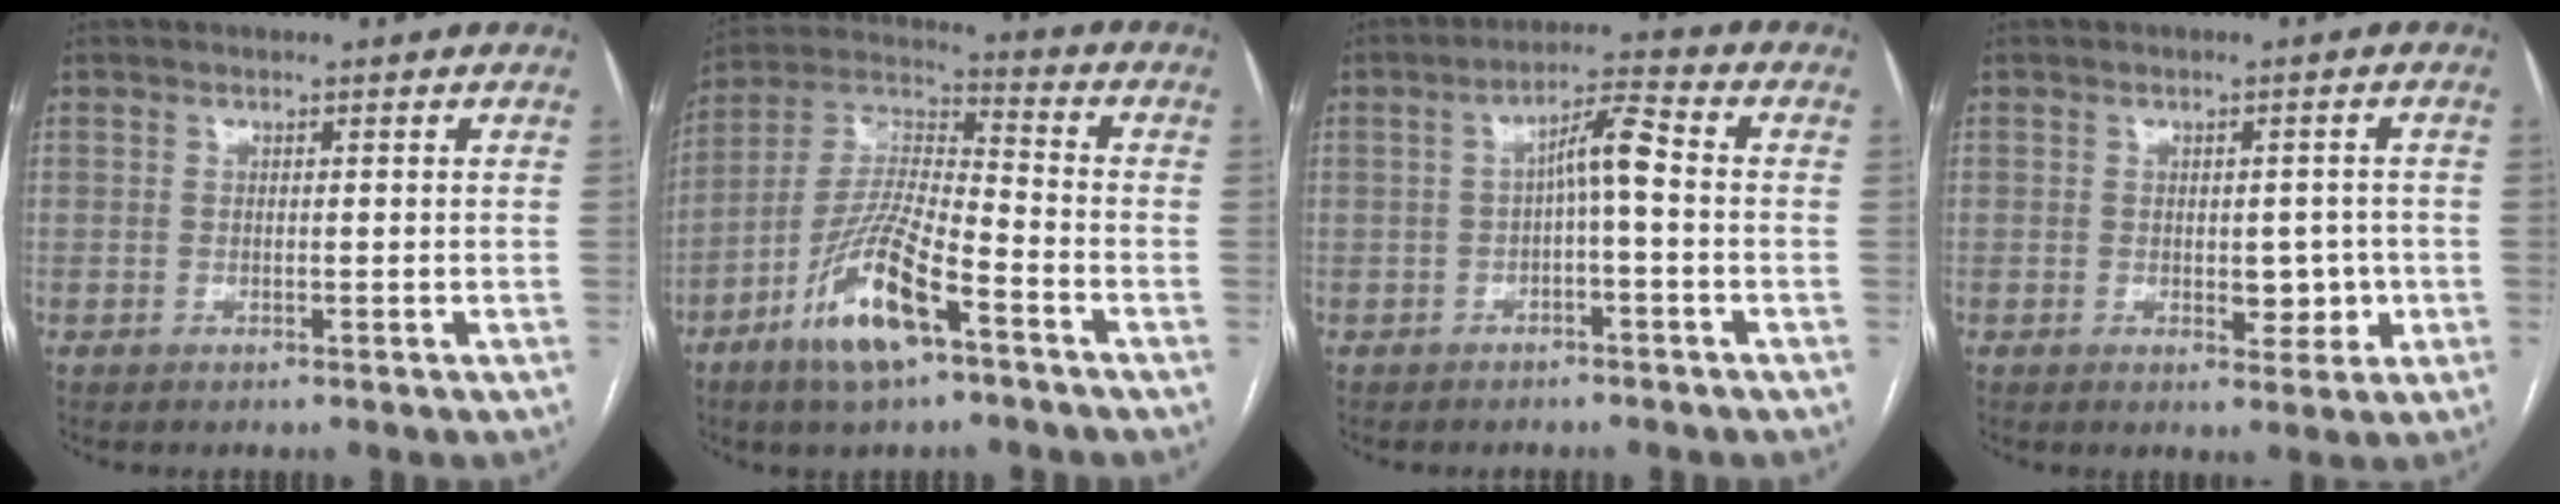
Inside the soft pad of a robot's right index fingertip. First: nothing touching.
{"total": 14.1, "force": [-7.5, 3.1, 11.5], "torque": [-0.238, -0.007, -0.140]}
{"total": 5.2, "force": [-0.4, 0.7, 5.2], "torque": [-0.083, 0.023, -0.007]}
{"total": 4.3, "force": [-0.7, 2.5, 3.5], "torque": [-0.036, 0.004, -0.002]}